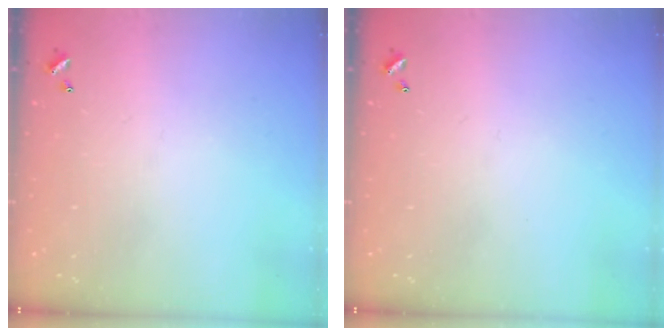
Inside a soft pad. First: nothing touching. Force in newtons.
{"total": 0.0}